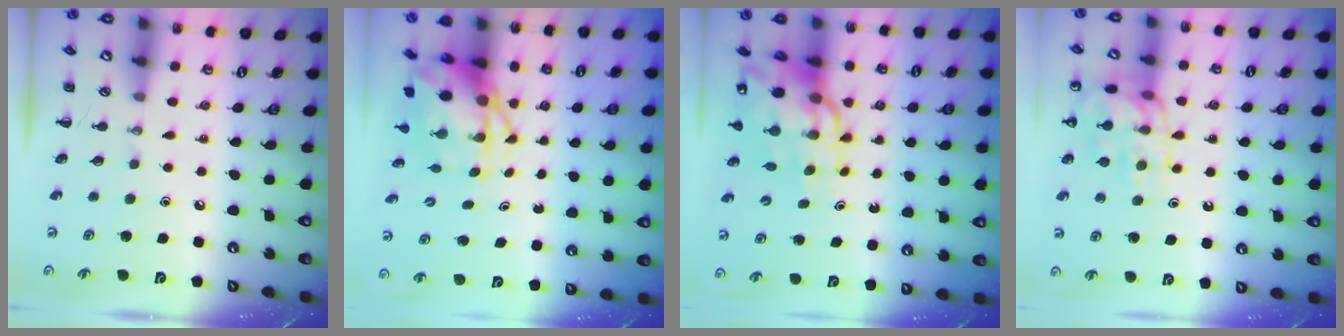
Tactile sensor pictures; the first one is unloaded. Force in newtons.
{"total": 5.1, "press": 4.9, "slide": 1.3}
{"total": 14.4, "press": 13.8, "slide": 4.1}
{"total": 14.4, "press": 14.3, "slide": 1.3}